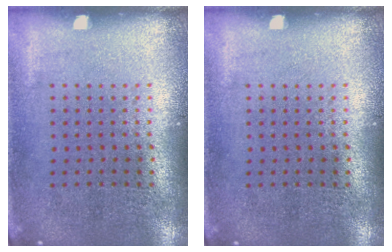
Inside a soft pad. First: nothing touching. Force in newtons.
{"total": 0.0}